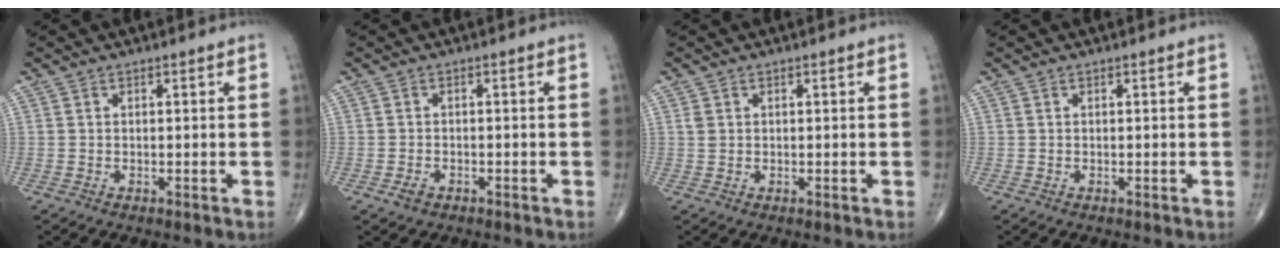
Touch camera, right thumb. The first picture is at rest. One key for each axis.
{"total": 1.8, "fx": -1.0, "fy": 1.1, "fz": 0.9, "tx": -0.017, "ty": 0.003, "tz": -0.014}
{"total": 1.2, "fx": 0.3, "fy": 1.0, "fz": 0.6, "tx": -0.010, "ty": 0.001, "tz": 0.009}
{"total": 0.0}